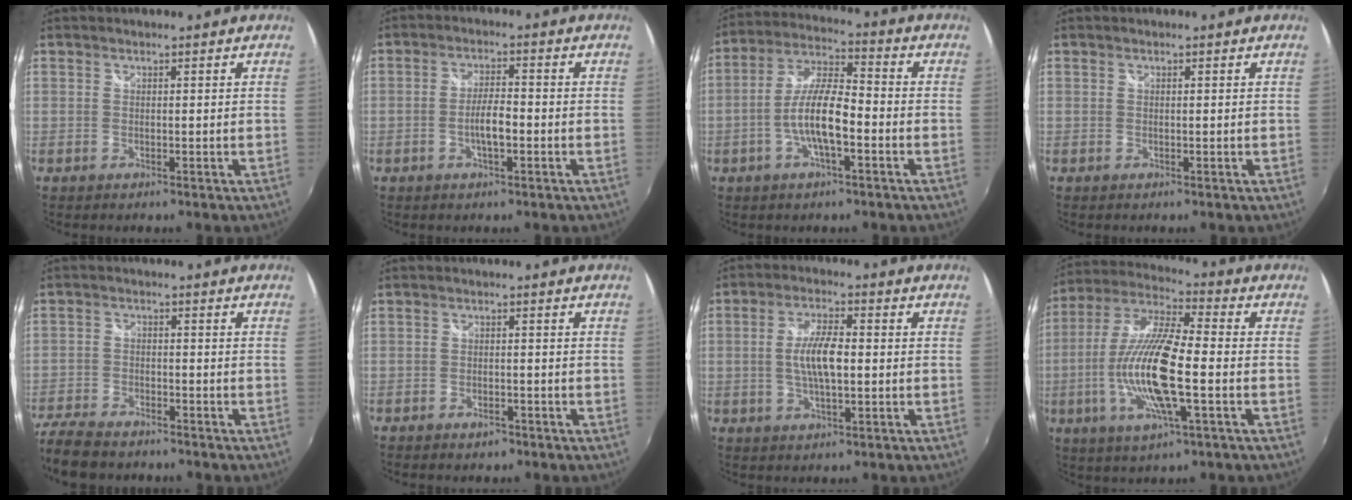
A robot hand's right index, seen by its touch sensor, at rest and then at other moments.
{"total": 4.2, "force": [-1.4, 1.1, 3.8], "torque": [-0.073, 0.001, -0.024]}
{"total": 9.9, "force": [-3.2, 2.7, 9.0], "torque": [-0.186, 0.006, -0.060]}
{"total": 0.0}
{"total": 10.8, "force": [-9.0, 3.9, 4.5], "torque": [-0.125, -0.028, -0.167]}
{"total": 2.5, "force": [-1.9, 1.3, 1.0], "torque": [-0.022, -0.003, -0.031]}
{"total": 7.2, "force": [-0.4, 2.4, 6.8], "torque": [-0.129, 0.003, -0.006]}
{"total": 17.0, "force": [-3.5, 3.7, 16.2], "torque": [-0.322, -0.012, -0.069]}